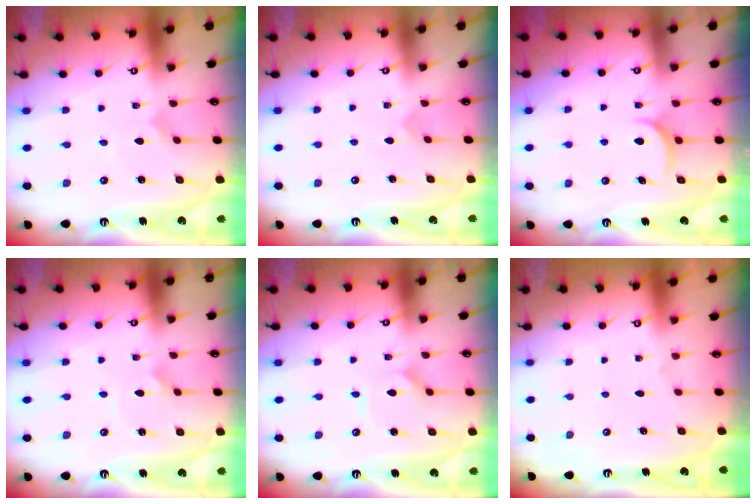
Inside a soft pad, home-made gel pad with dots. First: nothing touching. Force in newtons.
{"total": 3.6, "press": 3.6, "slide": 0.4}
{"total": 4.2, "press": 4.2, "slide": 0.2}
{"total": 2.0, "press": 2.0, "slide": 0.1}
{"total": 1.4, "press": 1.4, "slide": 0.1}
{"total": 0.0}